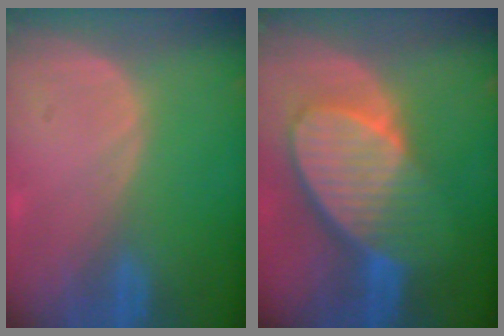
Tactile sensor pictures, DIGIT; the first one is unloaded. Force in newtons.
{"total": 10.0, "press": 8.7, "slide": 4.8}